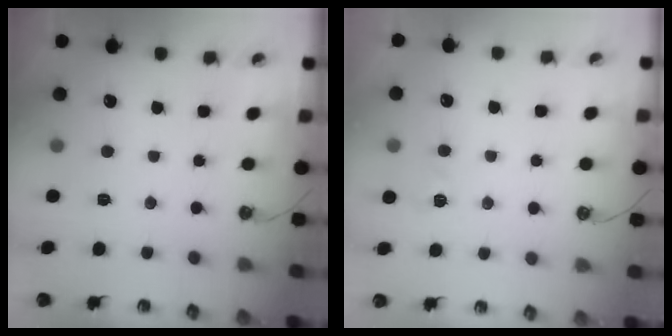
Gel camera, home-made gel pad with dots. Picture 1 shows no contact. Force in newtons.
{"total": 5.0, "press": 5.0, "slide": 0.7}